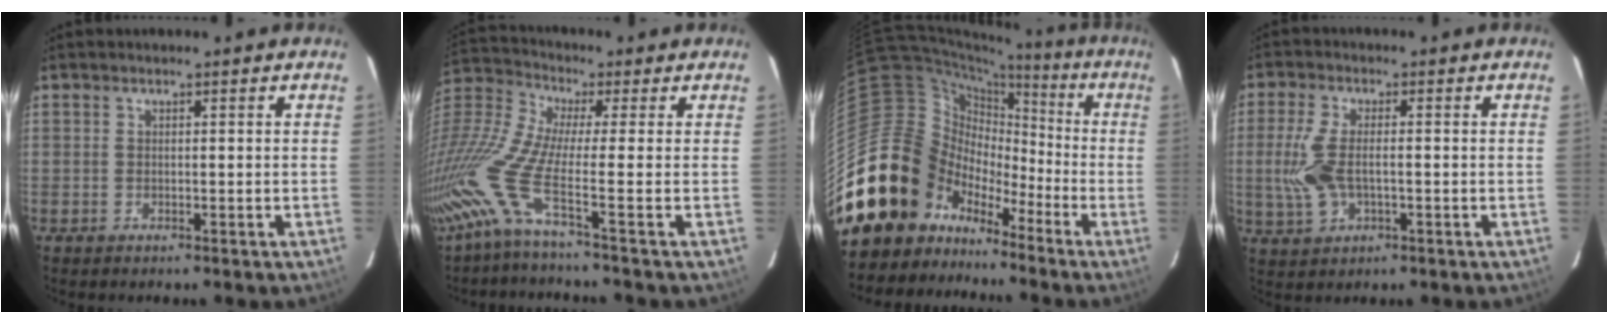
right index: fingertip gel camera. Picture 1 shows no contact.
{"total": 9.7, "force": [-5.0, -1.3, 8.2], "torque": [-0.170, -0.016, -0.116]}
{"total": 17.7, "force": [-10.0, 14.2, 3.3], "torque": [-0.107, 0.057, -0.179]}
{"total": 8.4, "force": [-0.9, 4.0, 7.3], "torque": [-0.163, -0.002, -0.013]}